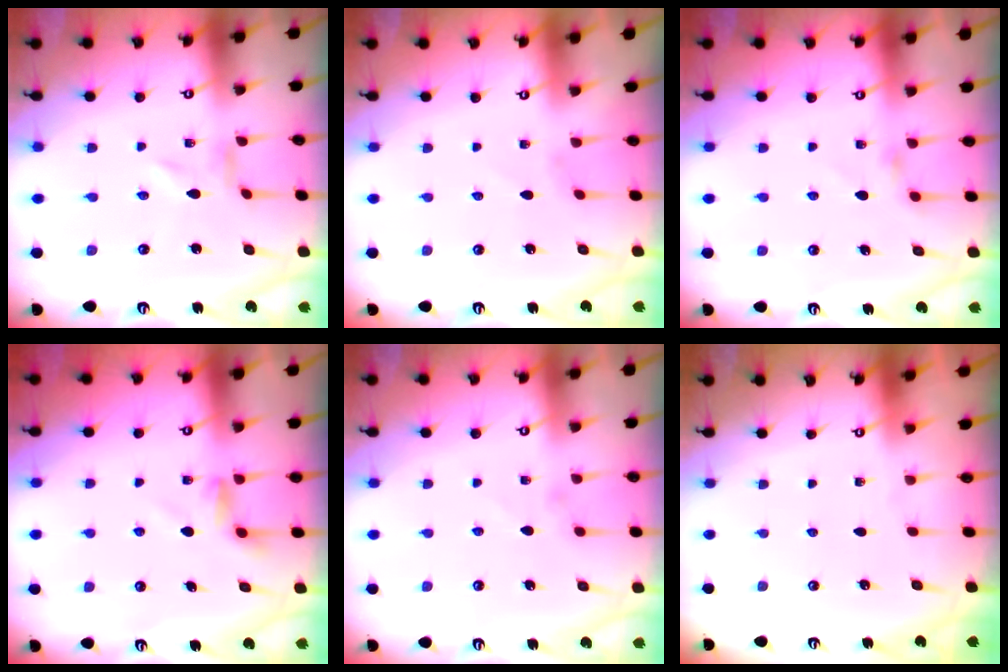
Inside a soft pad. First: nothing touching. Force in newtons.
{"total": 0.0}
{"total": 3.2, "press": 3.2, "slide": 0.6}
{"total": 3.7, "press": 3.7, "slide": 0.4}
{"total": 0.7, "press": 0.6, "slide": 0.3}
{"total": 0.0}